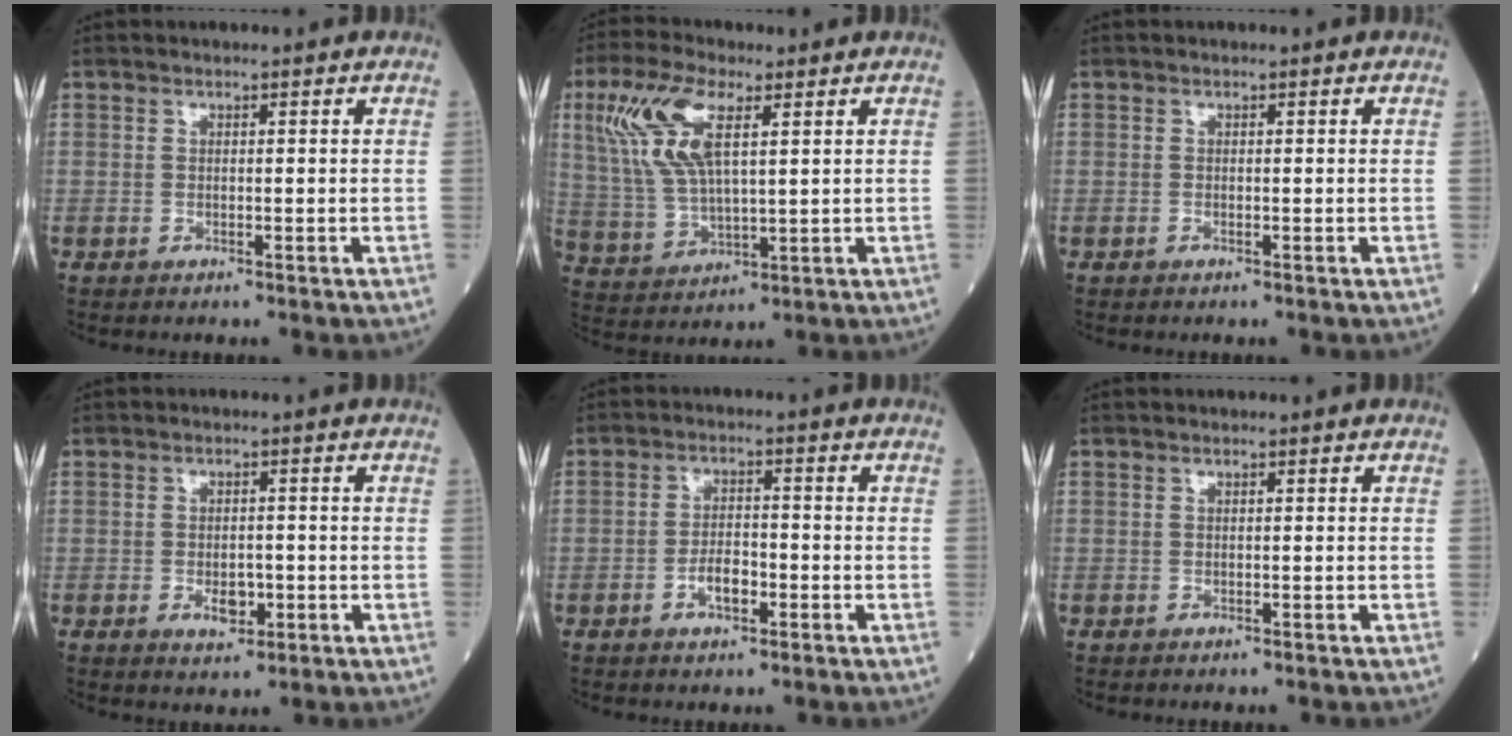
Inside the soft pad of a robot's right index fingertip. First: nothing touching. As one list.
[{"total": 11.8, "force": [4.6, 4.0, 10.1], "torque": [-0.235, 0.016, 0.096]}, {"total": 0.0}, {"total": 3.5, "force": [-1.1, 1.9, 2.7], "torque": [-0.042, 0.001, -0.012]}, {"total": 3.9, "force": [-1.7, 1.7, 3.1], "torque": [-0.054, 0.005, -0.030]}, {"total": 0.0}]